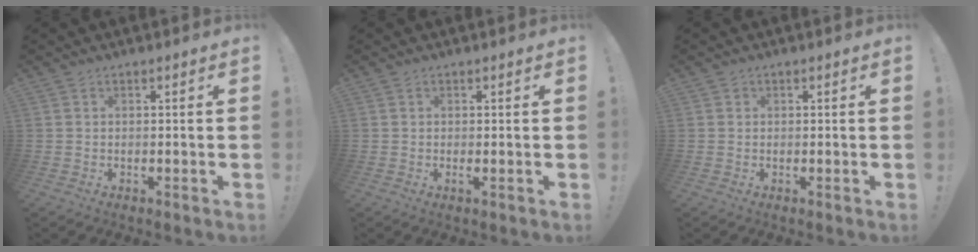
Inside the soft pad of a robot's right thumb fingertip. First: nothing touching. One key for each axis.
{"total": 1.1, "fx": 0.1, "fy": 0.0, "fz": 1.1, "tx": -0.019, "ty": -0.004, "tz": 0.002}
{"total": 0.8, "fx": 0.4, "fy": 0.7, "fz": 0.0, "tx": 0.006, "ty": -0.002, "tz": 0.007}